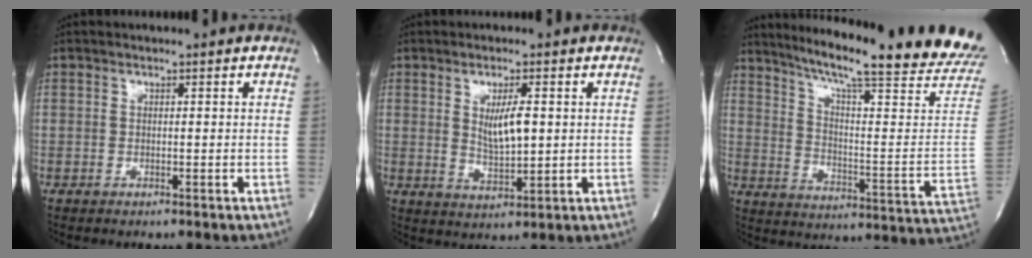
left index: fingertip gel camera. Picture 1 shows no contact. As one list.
[{"total": 5.4, "force": [1.2, 1.4, 5.0], "torque": [-0.091, -0.004, 0.027]}, {"total": 25.8, "force": [21.9, -0.3, 13.6], "torque": [-0.214, -0.092, 0.281]}]